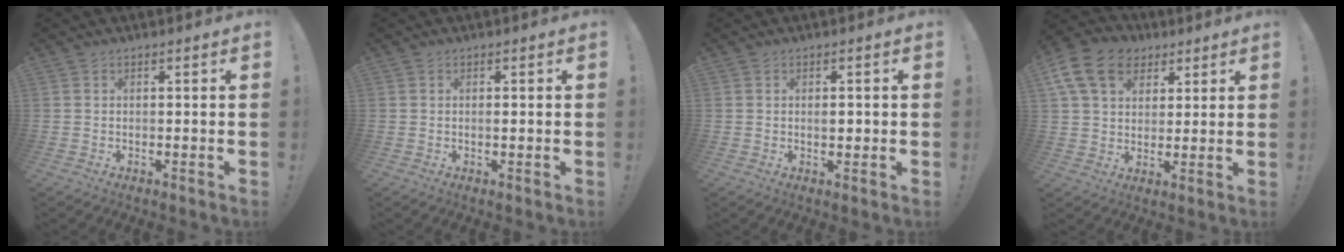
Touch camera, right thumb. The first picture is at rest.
{"total": 0.5, "force": [-0.2, 0.0, 0.5], "torque": [0.001, -0.004, -0.007]}
{"total": 1.1, "force": [-0.1, 0.6, 0.9], "torque": [-0.006, -0.002, -0.006]}
{"total": 15.4, "force": [6.6, 11.4, 8.1], "torque": [-0.130, -0.024, 0.128]}